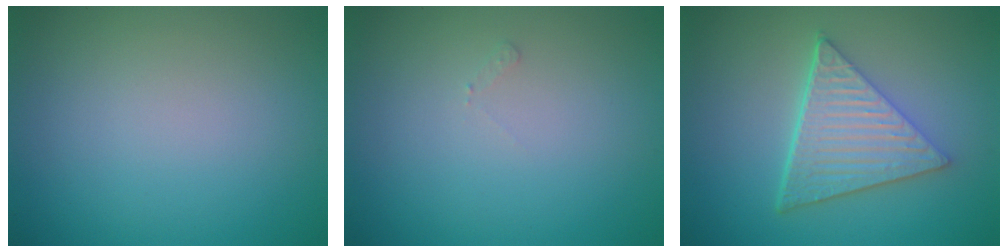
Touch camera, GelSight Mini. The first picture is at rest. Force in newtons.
{"total": 0.5, "press": 0.5, "slide": 0.2}
{"total": 6.3, "press": 4.5, "slide": 4.3}